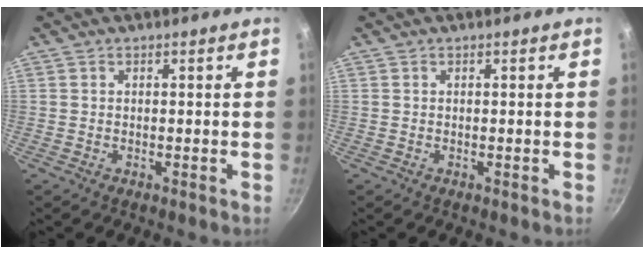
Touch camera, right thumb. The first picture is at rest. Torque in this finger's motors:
{"motor_torque": [0.08, 0.08, -0.06, 0.06, 0.00]}